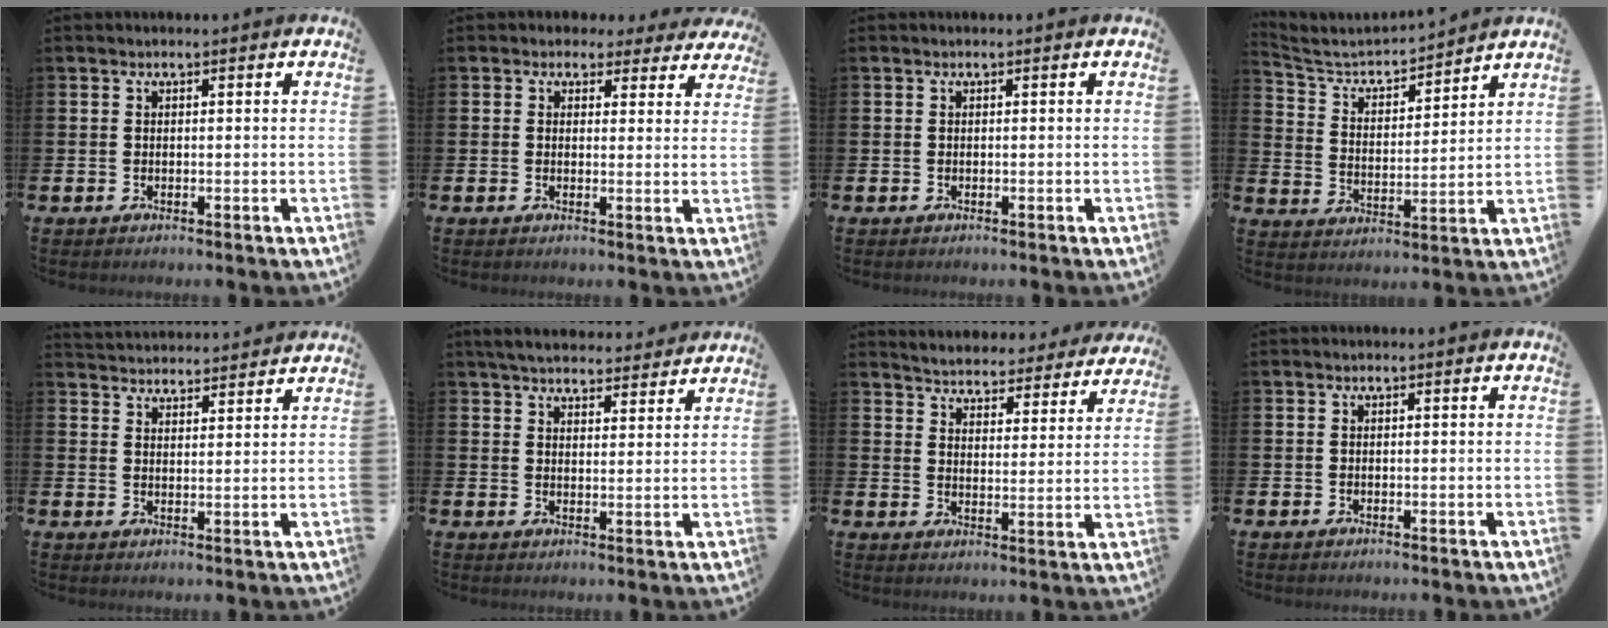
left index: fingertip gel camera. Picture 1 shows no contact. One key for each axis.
{"total": 2.9, "fx": 2.3, "fy": 1.8, "fz": 0.0, "tx": -0.001, "ty": -0.013, "tz": 0.035}
{"total": 0.0}
{"total": 4.7, "fx": 4.5, "fy": 1.2, "fz": 0.8, "tx": -0.043, "ty": -0.038, "tz": 0.072}
{"total": 3.9, "fx": 3.8, "fy": 0.4, "fz": -0.4, "tx": 0.002, "ty": -0.026, "tz": 0.069}
{"total": 5.1, "fx": 4.9, "fy": 1.0, "fz": 0.7, "tx": -0.025, "ty": -0.027, "tz": 0.088}
{"total": 4.6, "fx": 4.6, "fy": 0.5, "fz": 0.2, "tx": -0.020, "ty": -0.041, "tz": 0.076}
{"total": 0.0}